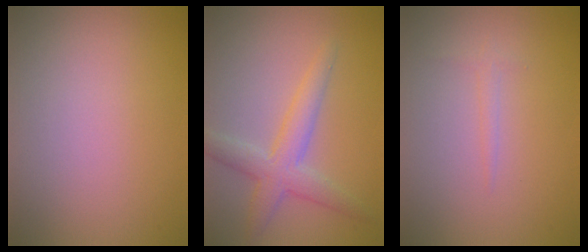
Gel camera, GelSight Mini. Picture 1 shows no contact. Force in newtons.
{"total": 3.7, "press": 3.7, "slide": 0.0}
{"total": 0.7, "press": 0.7, "slide": 0.0}